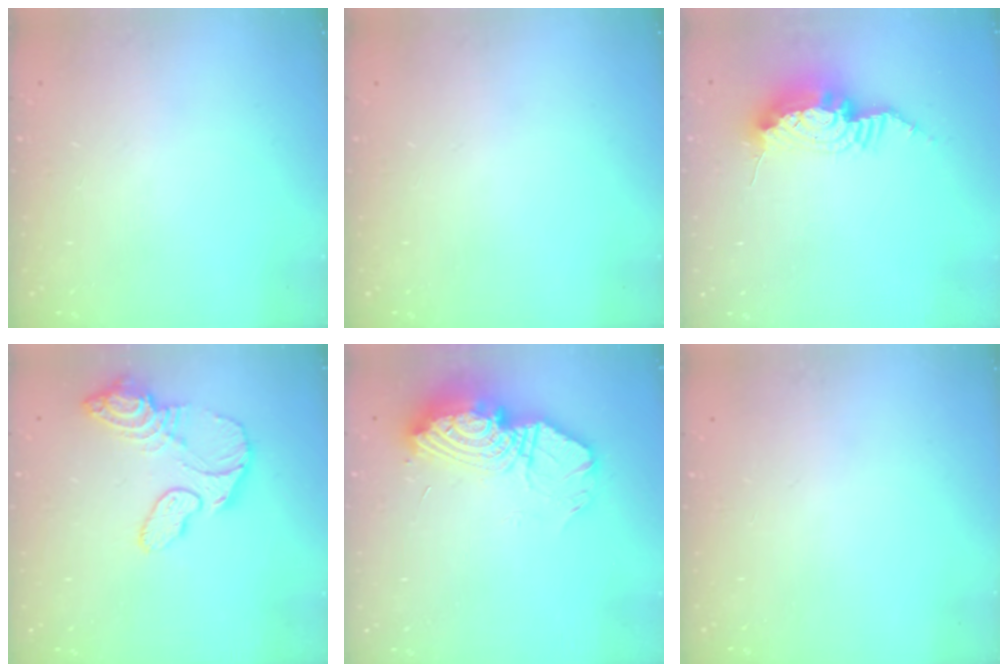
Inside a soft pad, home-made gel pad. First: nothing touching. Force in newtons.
{"total": 0.0}
{"total": 12.4, "press": 12.3, "slide": 1.2}
{"total": 12.2, "press": 12.2, "slide": 1.1}
{"total": 15.0, "press": 15.0, "slide": 1.4}
{"total": 0.0}